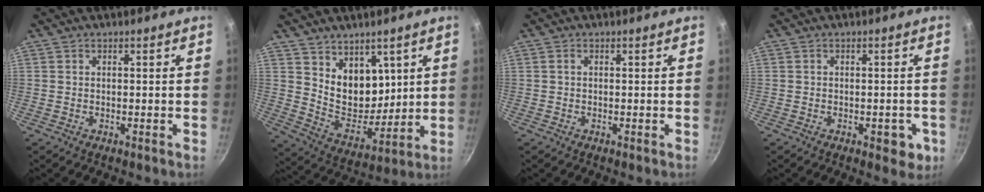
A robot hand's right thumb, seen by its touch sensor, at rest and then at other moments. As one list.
[{"total": 11.1, "force": [4.9, 7.7, 6.4], "torque": [-0.058, -0.047, 0.106]}, {"total": 0.6, "force": [0.1, 0.5, 0.5], "torque": [-0.008, 0.001, 0.000]}, {"total": 3.9, "force": [-1.5, 2.1, 2.9], "torque": [-0.015, 0.005, -0.017]}]